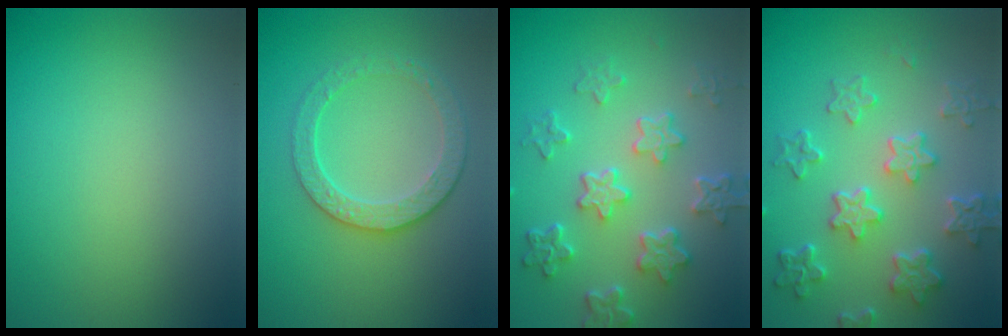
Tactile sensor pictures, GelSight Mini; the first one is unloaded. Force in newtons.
{"total": 3.8, "press": 3.2, "slide": 2.1}
{"total": 5.8, "press": 4.3, "slide": 3.8}
{"total": 6.1, "press": 4.7, "slide": 4.0}